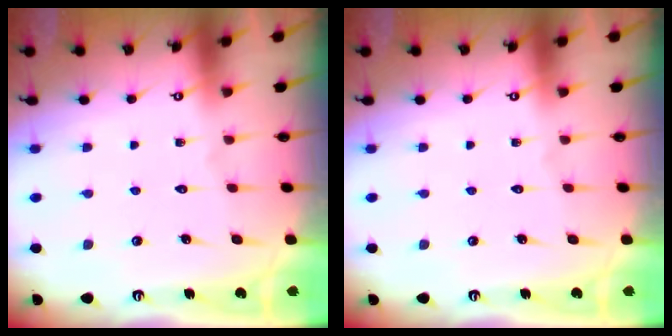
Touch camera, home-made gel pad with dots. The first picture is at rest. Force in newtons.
{"total": 0.0}